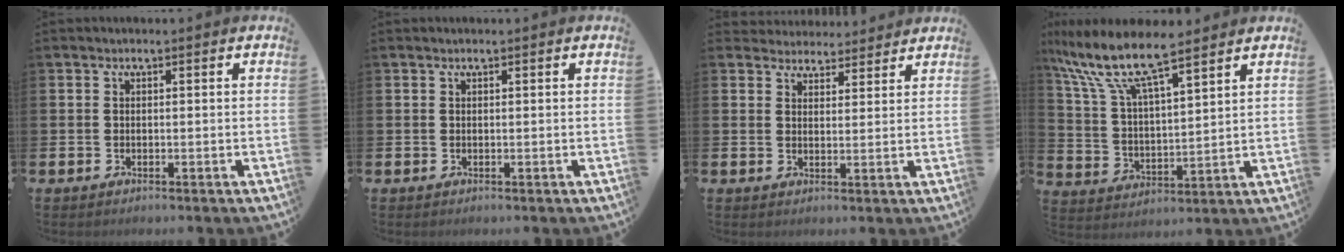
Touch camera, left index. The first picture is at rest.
{"total": 0.0}
{"total": 3.7, "force": [3.5, 1.1, -0.4], "torque": [-0.002, -0.020, 0.063]}
{"total": 10.1, "force": [8.7, 1.9, 4.8], "torque": [-0.133, -0.045, 0.151]}